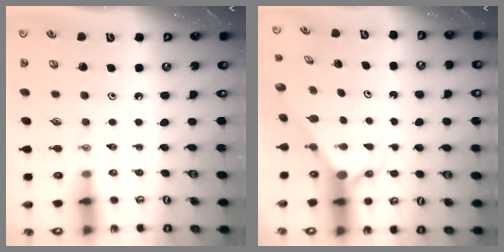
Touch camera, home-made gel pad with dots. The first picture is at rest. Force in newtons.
{"total": 2.2, "press": 2.2, "slide": 0.2}